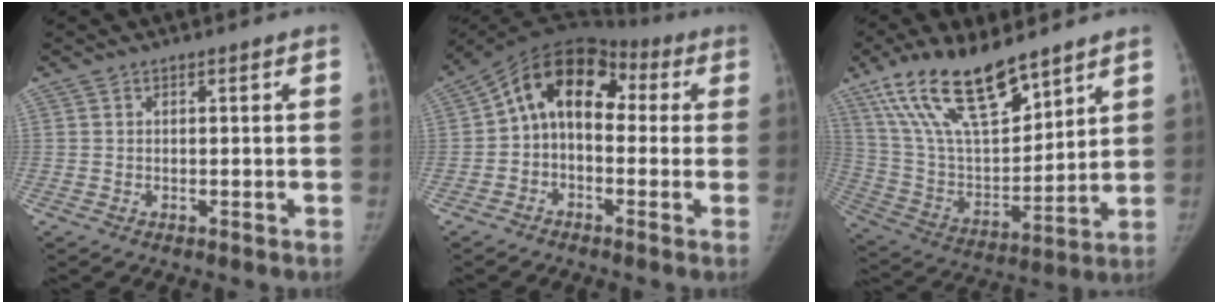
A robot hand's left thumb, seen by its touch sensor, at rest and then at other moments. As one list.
[{"total": 12.6, "force": [1.0, 8.9, 8.9], "torque": [-0.112, 0.050, -0.002]}, {"total": 20.7, "force": [13.8, 7.7, 13.5], "torque": [-0.219, -0.058, 0.266]}]